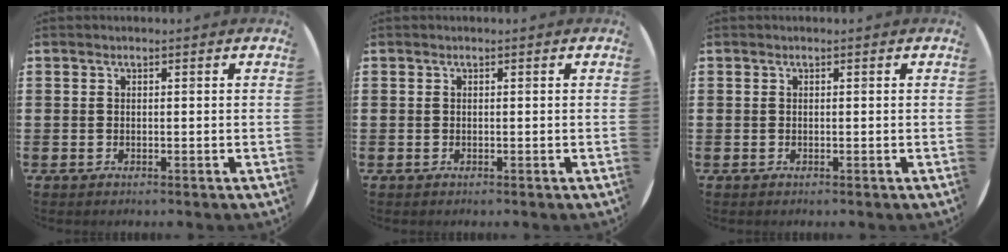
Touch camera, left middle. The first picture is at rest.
{"total": 0.0}
{"total": 0.0}